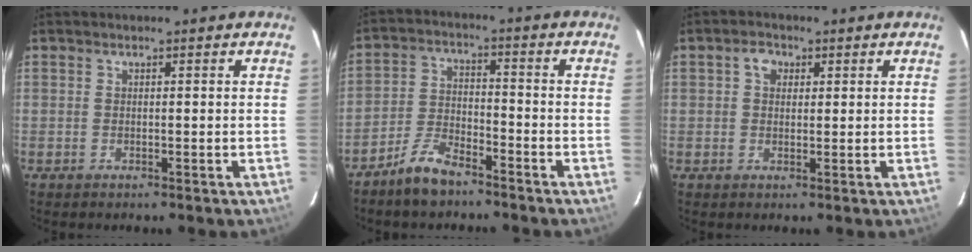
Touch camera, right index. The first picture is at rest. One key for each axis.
{"total": 6.9, "fx": -5.7, "fy": 2.3, "fz": 3.3, "tx": -0.079, "ty": 0.008, "tz": -0.111}
{"total": 2.7, "fx": 0.8, "fy": 2.2, "fz": 1.3, "tx": -0.018, "ty": 0.011, "tz": 0.014}